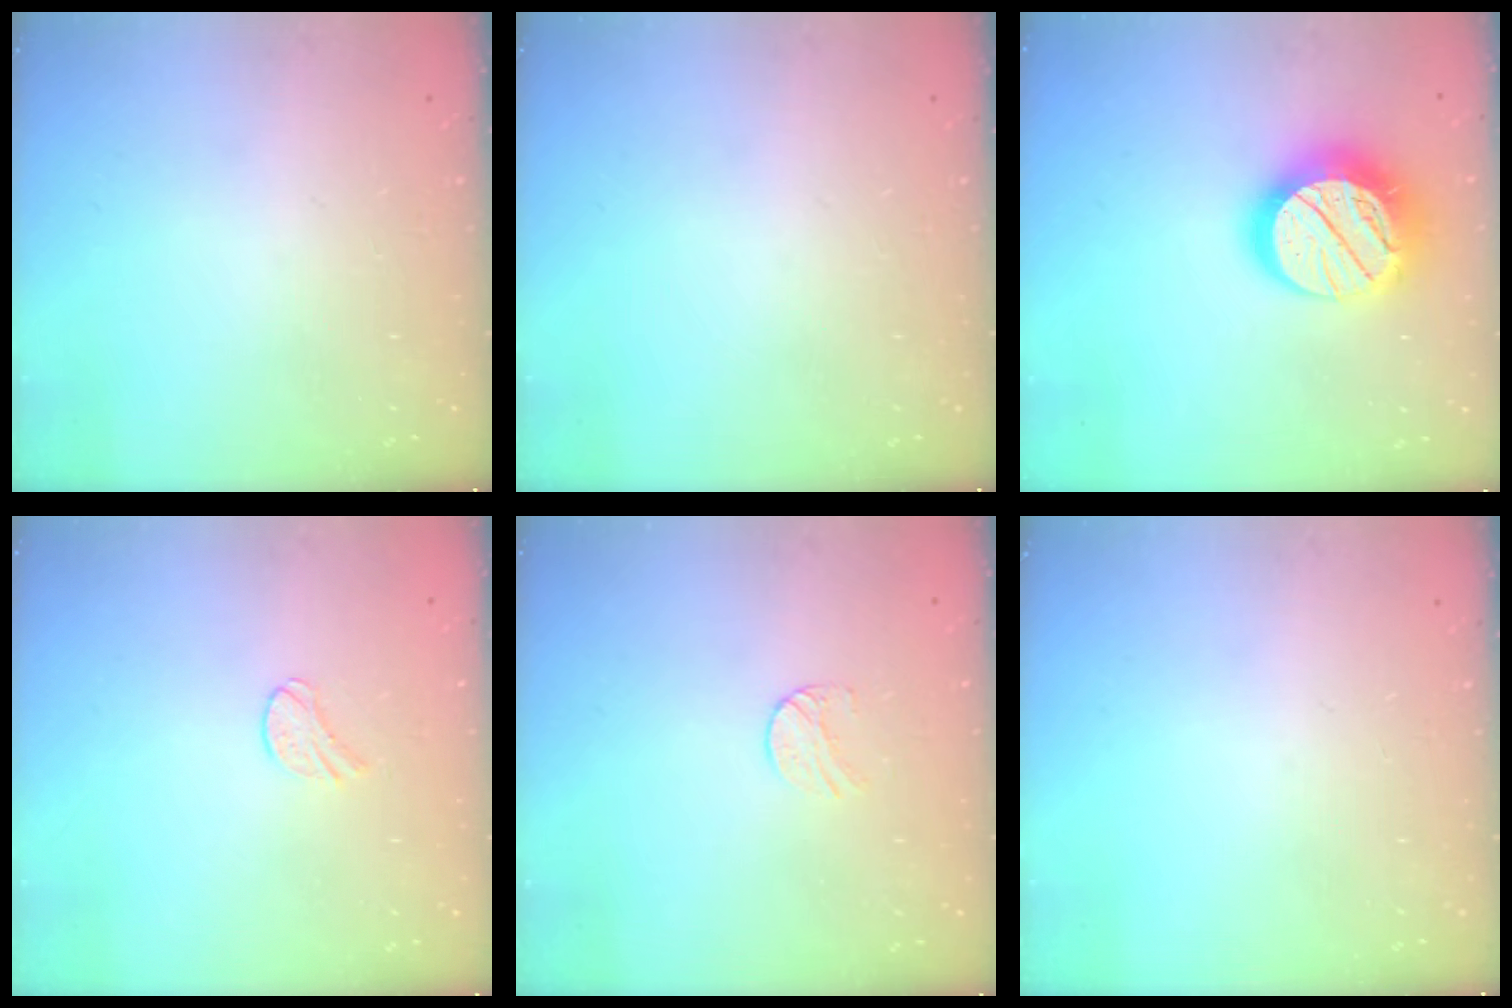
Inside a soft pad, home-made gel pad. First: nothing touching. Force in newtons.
{"total": 0.0}
{"total": 21.1, "press": 21.1, "slide": 1.7}
{"total": 5.1, "press": 5.1, "slide": 0.5}
{"total": 5.5, "press": 5.5, "slide": 0.4}
{"total": 0.0}